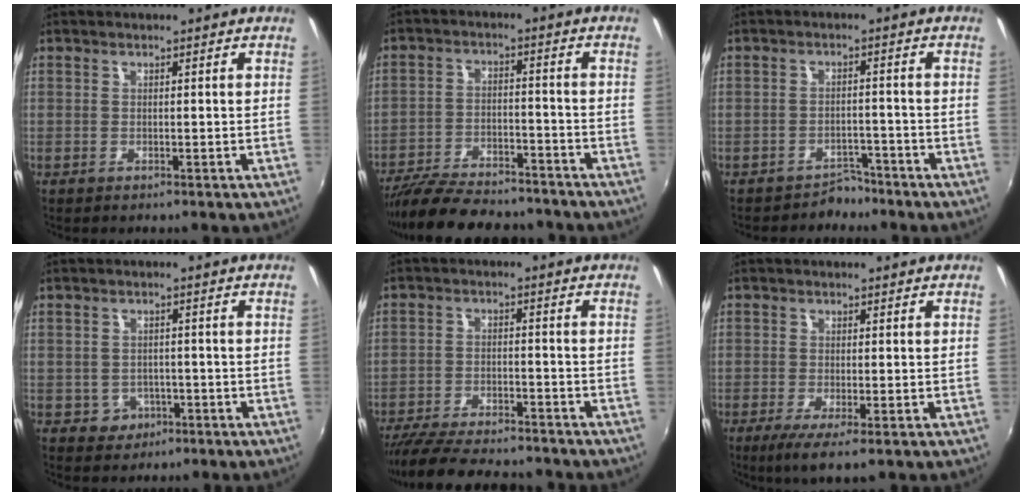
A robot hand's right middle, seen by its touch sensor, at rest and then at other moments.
{"total": 18.6, "force": [-16.1, 5.2, 7.8], "torque": [-0.166, -0.021, -0.243]}
{"total": 3.6, "force": [-3.1, 1.7, -0.2], "torque": [0.004, 0.012, -0.047]}
{"total": 3.8, "force": [-1.5, 3.4, 0.6], "torque": [-0.023, 0.005, -0.017]}
{"total": 16.8, "force": [-14.7, 3.6, 7.3], "torque": [-0.153, -0.026, -0.229]}
{"total": 4.5, "force": [-2.2, 0.4, 3.8], "torque": [-0.083, -0.020, -0.040]}